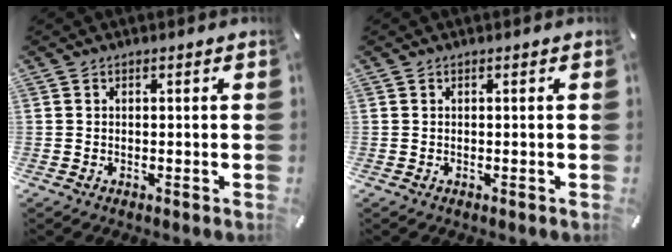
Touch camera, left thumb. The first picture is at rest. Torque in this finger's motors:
{"motor_torque": [0.00, 0.00, -0.04, 0.04, 0.00]}